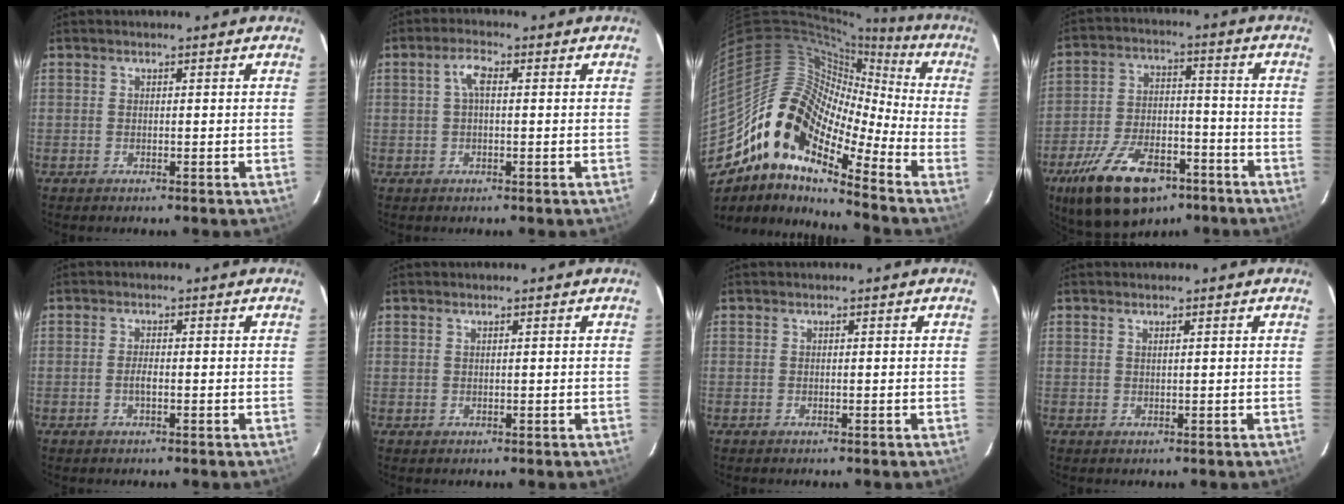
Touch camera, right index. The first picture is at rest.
{"total": 3.1, "force": [0.5, 1.1, 2.8], "torque": [-0.059, 0.011, 0.008]}
{"total": 15.9, "force": [-9.8, 7.0, 10.5], "torque": [-0.168, 0.006, -0.205]}
{"total": 18.7, "force": [-11.7, 9.1, 11.3], "torque": [-0.226, -0.011, -0.187]}
{"total": 1.6, "force": [-0.4, 0.3, 1.5], "torque": [-0.030, 0.000, -0.010]}
{"total": 0.6, "force": [0.3, 0.5, 0.0], "torque": [0.000, 0.002, 0.005]}
{"total": 0.0}
{"total": 0.6, "force": [0.4, -0.1, 0.4], "torque": [-0.008, 0.000, 0.006]}